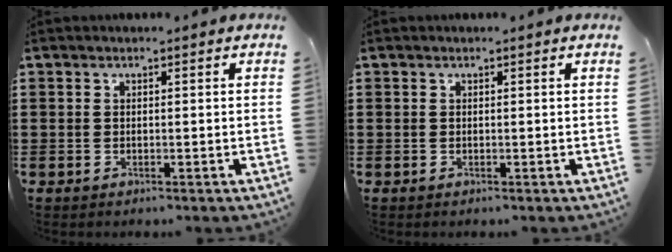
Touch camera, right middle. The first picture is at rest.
{"total": 0.0}